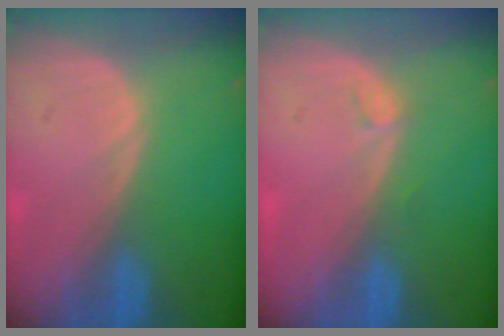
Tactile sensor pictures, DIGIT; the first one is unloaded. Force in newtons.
{"total": 1.0, "press": 0.9, "slide": 0.3}